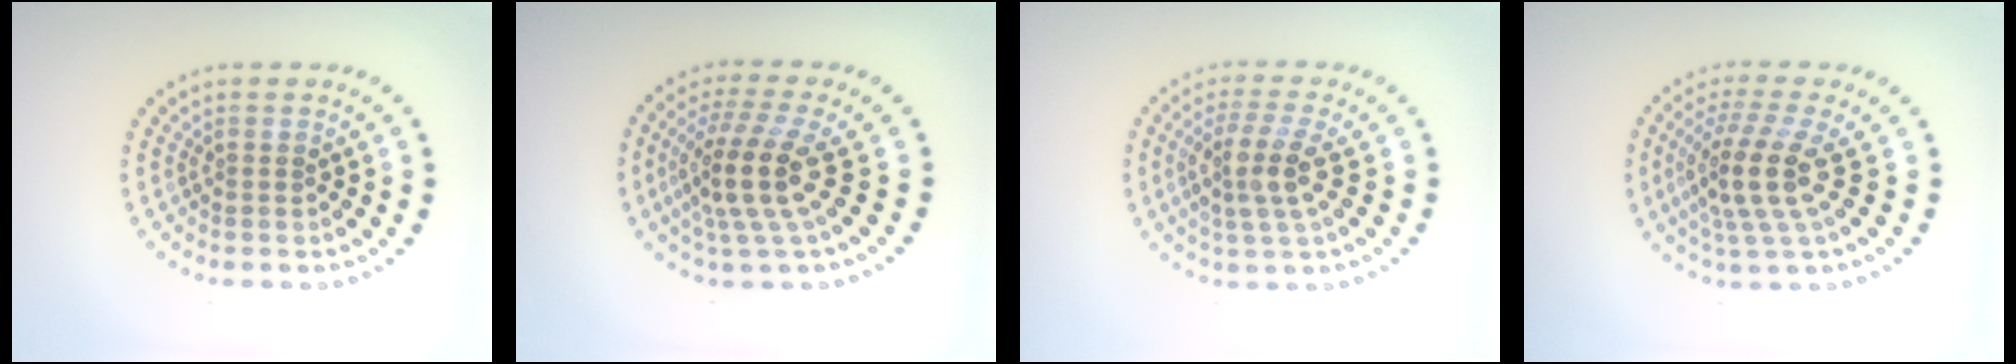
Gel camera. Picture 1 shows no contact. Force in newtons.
{"total": 4.7, "press": 3.5, "slide": 3.2}
{"total": 3.5, "press": 2.9, "slide": 1.9}
{"total": 4.6, "press": 3.5, "slide": 3.0}